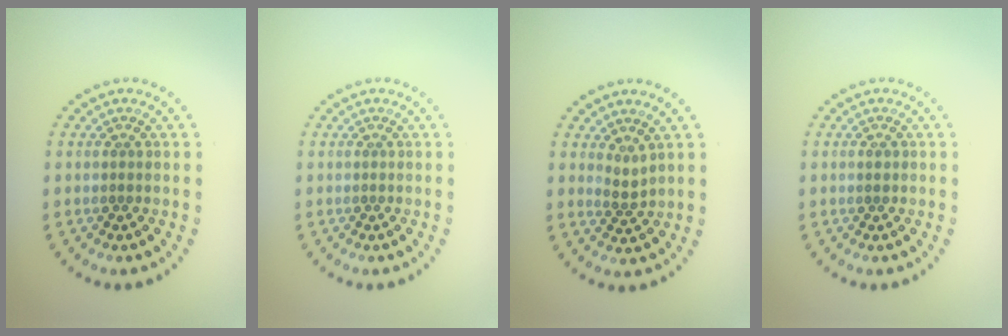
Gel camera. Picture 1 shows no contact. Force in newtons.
{"total": 0.0}
{"total": 1.4, "press": 0.9, "slide": 1.1}
{"total": 0.7, "press": 0.7, "slide": 0.1}